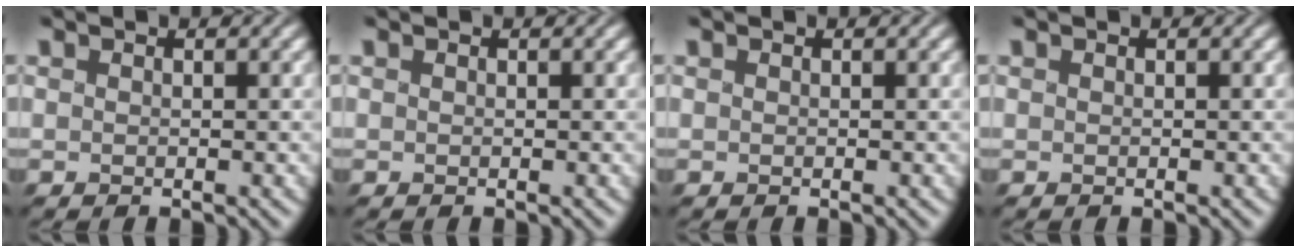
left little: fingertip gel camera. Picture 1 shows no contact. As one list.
[{"total": 0.0}, {"total": 0.0}, {"total": 0.0}]